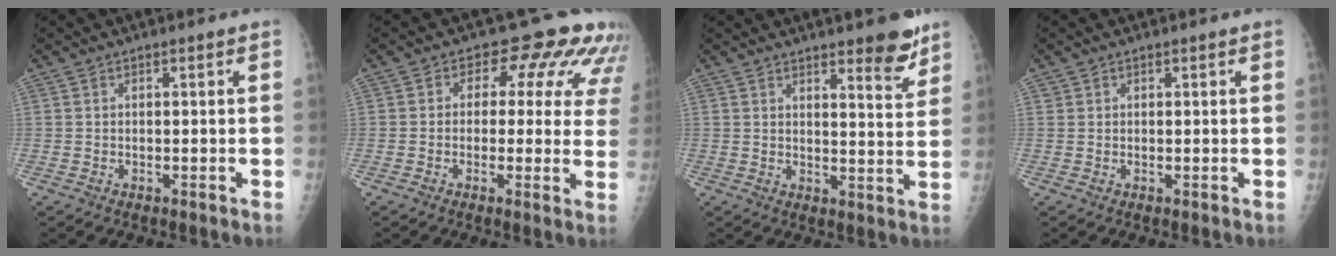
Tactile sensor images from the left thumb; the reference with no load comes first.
{"total": 12.4, "force": [6.8, 7.6, 7.1], "torque": [-0.031, -0.015, 0.055]}
{"total": 7.5, "force": [5.3, 1.6, 5.1], "torque": [-0.050, -0.037, 0.070]}
{"total": 0.5, "force": [0.3, 0.3, 0.2], "torque": [0.000, -0.002, 0.005]}